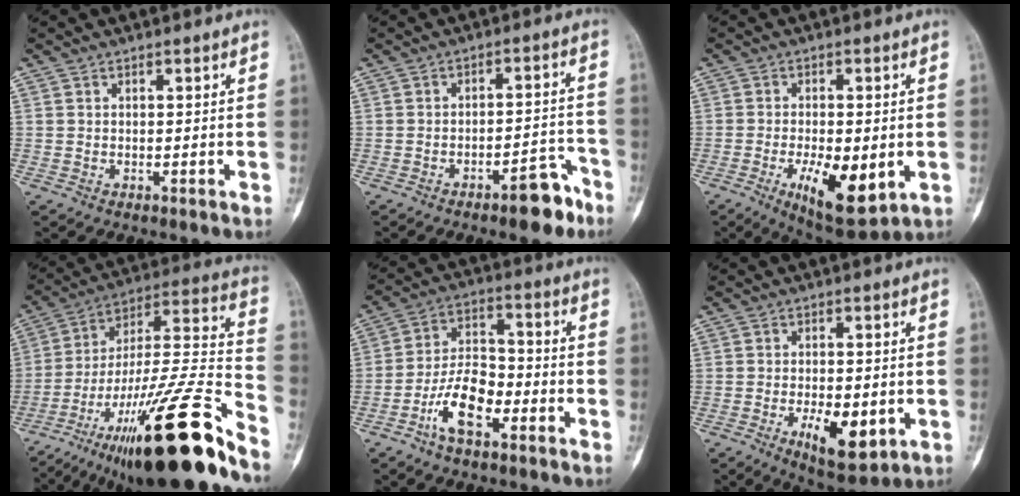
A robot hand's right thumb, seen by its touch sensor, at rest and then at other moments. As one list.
[{"total": 7.3, "force": [-5.0, 2.5, 4.7], "torque": [-0.052, 0.046, -0.067]}, {"total": 12.3, "force": [-3.3, 5.1, 10.7], "torque": [-0.160, -0.013, -0.041]}, {"total": 31.7, "force": [-20.4, 5.1, 23.8], "torque": [-0.334, 0.077, -0.332]}, {"total": 10.7, "force": [-5.2, 5.0, 7.9], "torque": [-0.142, 0.038, -0.099]}, {"total": 9.8, "force": [-2.9, 4.3, 8.3], "torque": [-0.119, -0.007, -0.034]}]